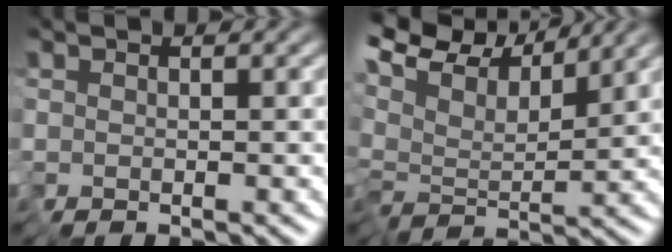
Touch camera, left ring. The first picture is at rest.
{"total": 8.1, "force": [6.8, 2.5, 3.7], "torque": [-0.109, 0.023, 0.100]}